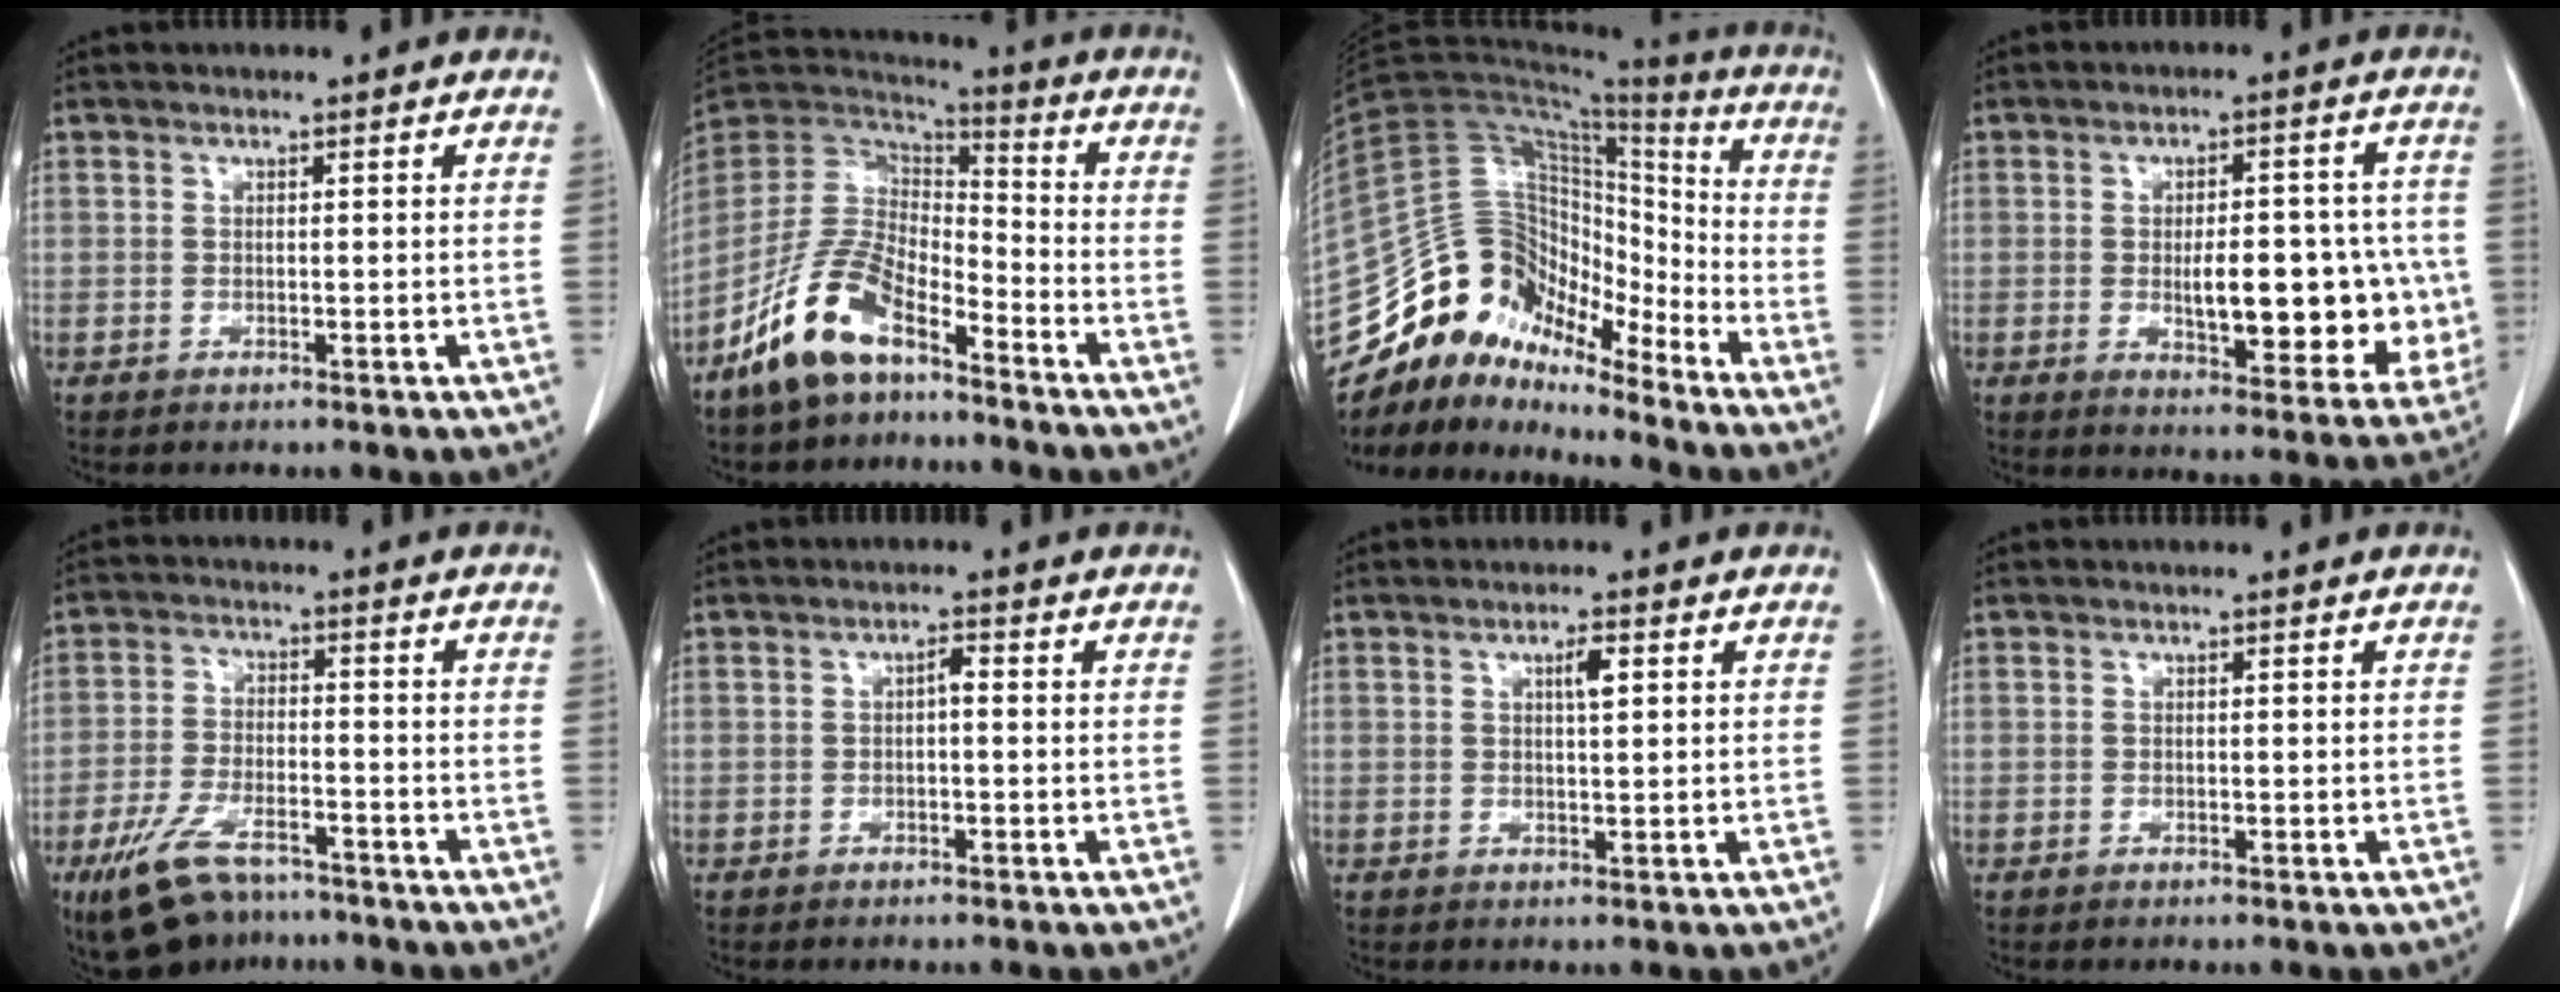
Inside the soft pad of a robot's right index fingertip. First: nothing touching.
{"total": 12.8, "force": [-8.5, 5.1, 8.2], "torque": [-0.176, 0.007, -0.168]}
{"total": 16.0, "force": [-13.3, 6.8, 5.5], "torque": [-0.091, 0.070, -0.239]}
{"total": 14.7, "force": [-1.3, 5.8, 13.5], "torque": [-0.165, 0.009, 0.000]}
{"total": 11.0, "force": [-7.8, 4.4, 6.4], "torque": [-0.134, -0.010, -0.135]}
{"total": 1.3, "force": [-0.1, 0.4, 1.2], "torque": [-0.020, 0.005, -0.002]}
{"total": 2.3, "force": [0.9, 0.4, 2.1], "torque": [-0.037, 0.000, 0.014]}
{"total": 0.0}